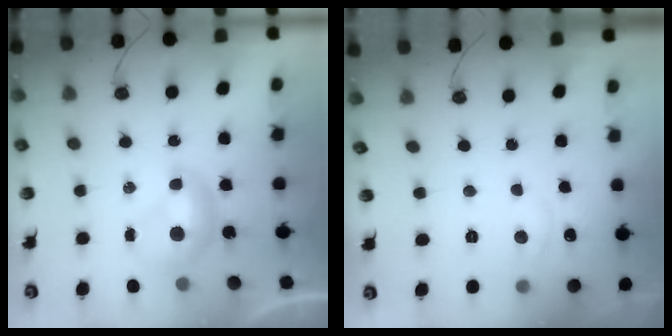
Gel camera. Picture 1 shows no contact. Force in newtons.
{"total": 1.4, "press": 1.3, "slide": 0.7}